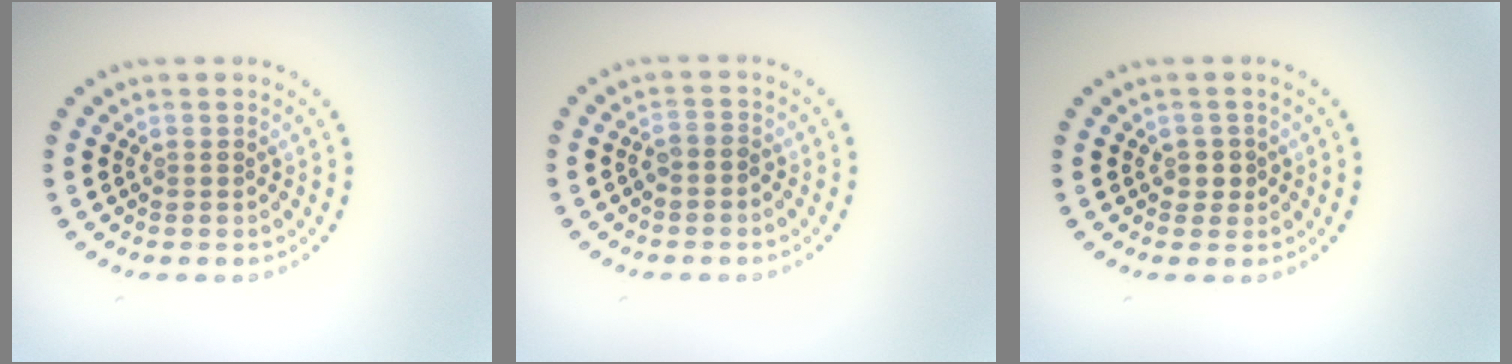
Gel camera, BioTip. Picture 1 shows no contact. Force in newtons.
{"total": 1.1, "press": 0.8, "slide": 0.7}
{"total": 1.2, "press": 1.0, "slide": 0.6}